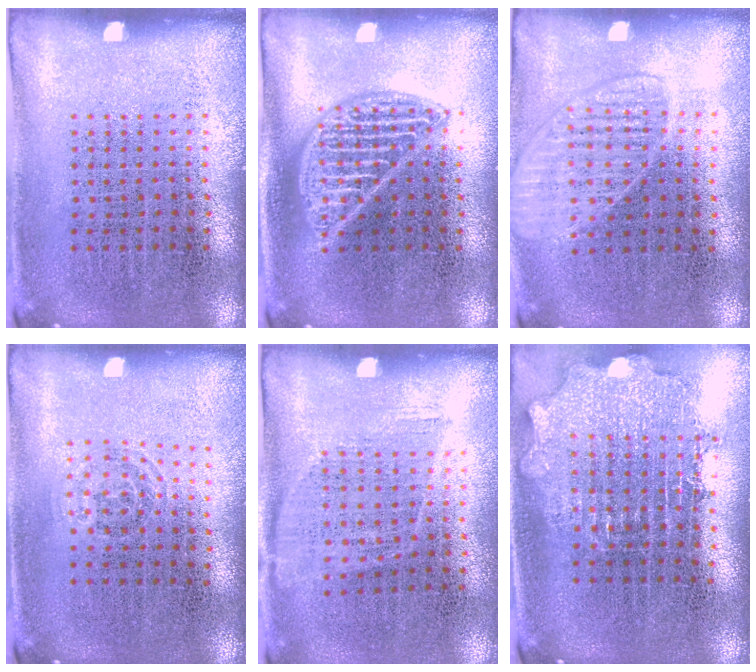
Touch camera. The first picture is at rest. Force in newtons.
{"total": 2.2, "press": 2.2, "slide": 0.2}
{"total": 1.5, "press": 1.4, "slide": 0.5}
{"total": 0.8, "press": 0.6, "slide": 0.5}
{"total": 1.1, "press": 0.9, "slide": 0.7}
{"total": 1.9, "press": 1.5, "slide": 1.1}